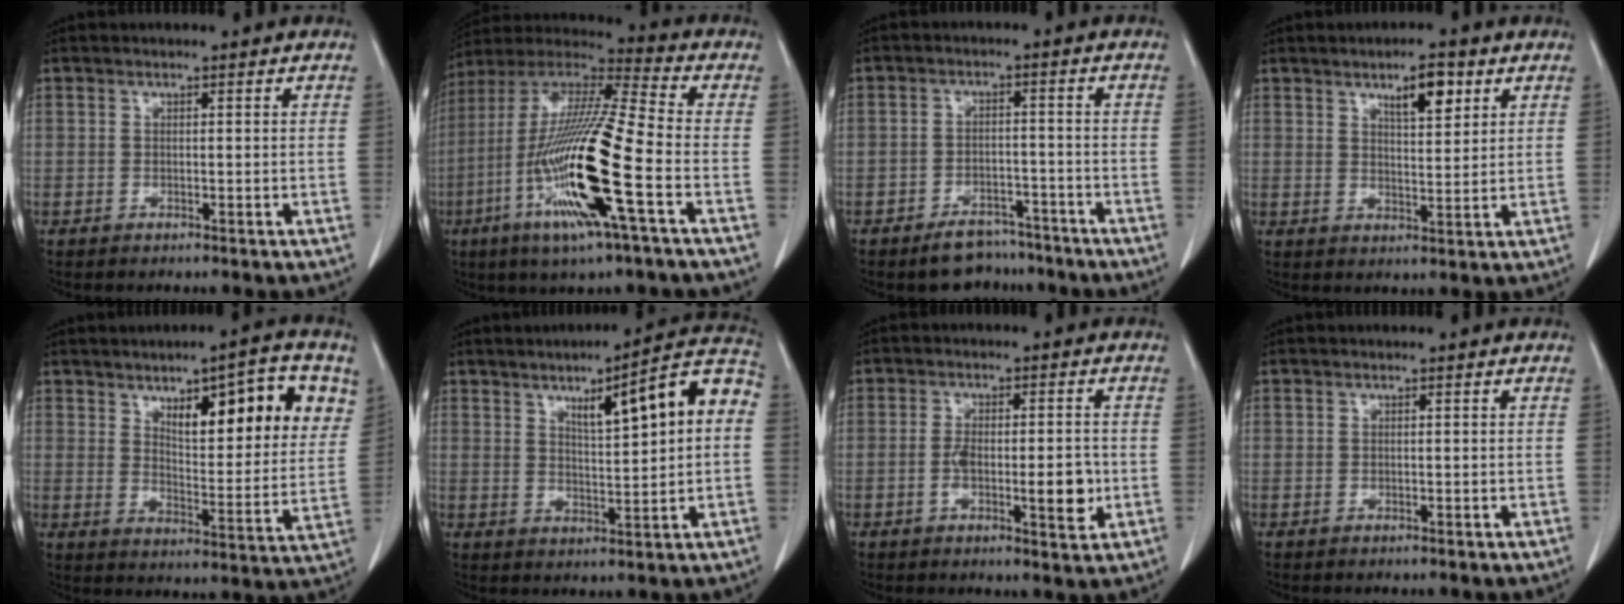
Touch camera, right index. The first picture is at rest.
{"total": 20.7, "force": [-6.4, 0.8, 19.7], "torque": [-0.413, -0.025, -0.127]}
{"total": 5.9, "force": [-5.0, 2.9, 1.3], "torque": [-0.014, 0.006, -0.074]}
{"total": 5.7, "force": [3.2, 1.6, 4.5], "torque": [-0.074, 0.001, 0.052]}
{"total": 16.3, "force": [7.4, 4.7, 13.8], "torque": [-0.181, 0.006, 0.109]}
{"total": 12.3, "force": [3.0, 1.8, 11.8], "torque": [-0.161, 0.029, 0.041]}
{"total": 7.7, "force": [-1.6, 2.2, 7.2], "torque": [-0.114, 0.001, -0.022]}
{"total": 0.0}